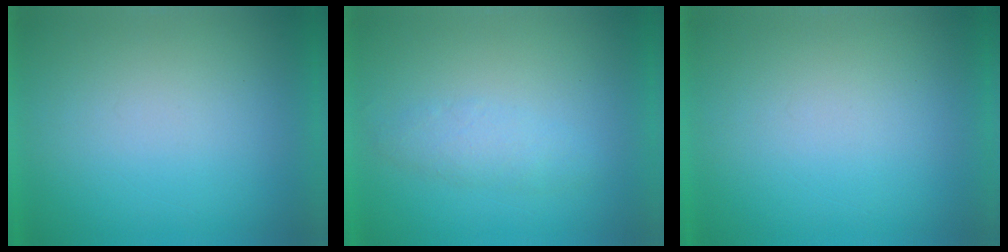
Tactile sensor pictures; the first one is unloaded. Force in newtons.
{"total": 2.4}
{"total": 0.0}